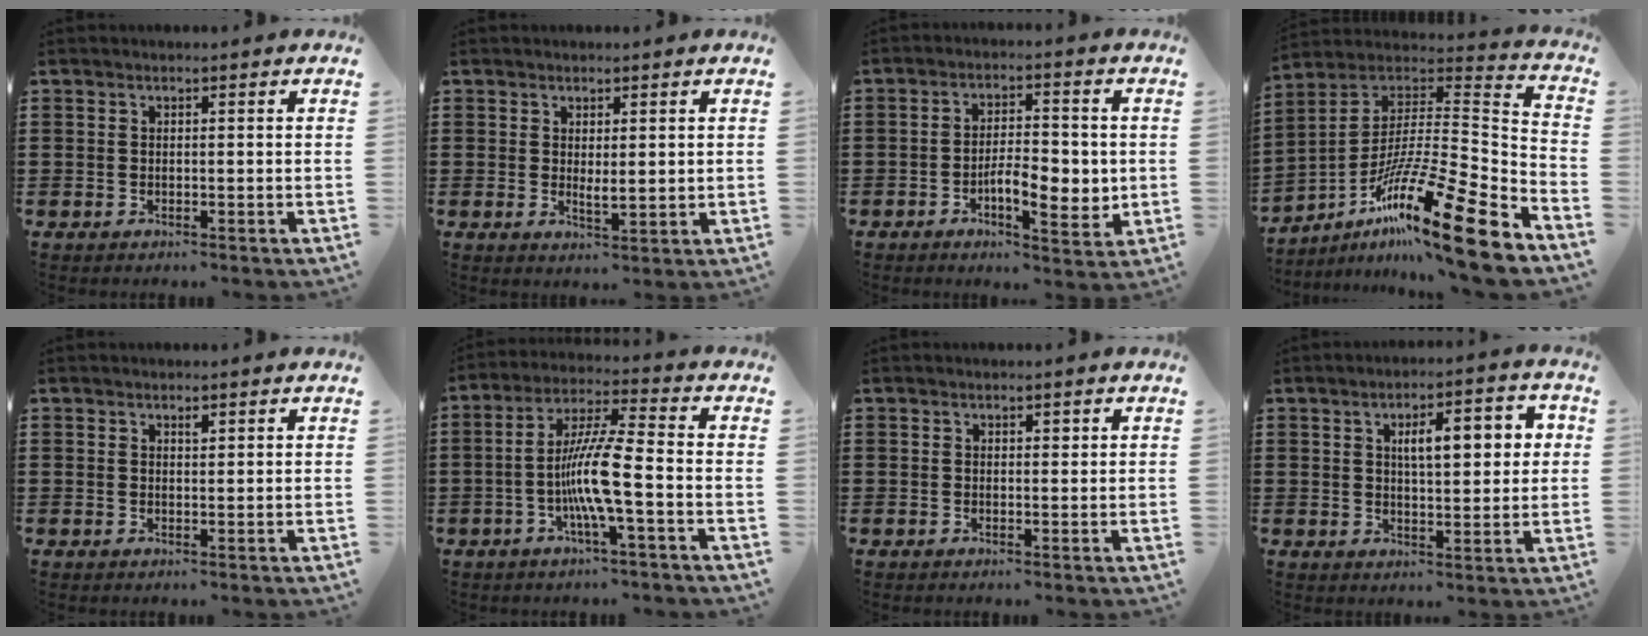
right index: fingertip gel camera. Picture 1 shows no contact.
{"total": 1.8, "force": [0.9, 0.5, 1.4], "torque": [-0.020, -0.003, 0.014]}
{"total": 7.2, "force": [-1.6, 3.1, 6.3], "torque": [-0.093, 0.003, -0.029]}
{"total": 21.0, "force": [-13.7, 1.9, 15.9], "torque": [-0.269, 0.027, -0.244]}
{"total": 0.9, "force": [0.7, 0.4, 0.5], "torque": [-0.011, 0.001, 0.012]}
{"total": 9.5, "force": [-2.5, 0.8, 9.2], "torque": [-0.191, -0.011, -0.056]}
{"total": 0.7, "force": [0.4, 0.4, 0.3], "torque": [-0.006, 0.003, 0.008]}
{"total": 6.8, "force": [1.8, 2.5, 6.1], "torque": [-0.097, 0.000, 0.022]}